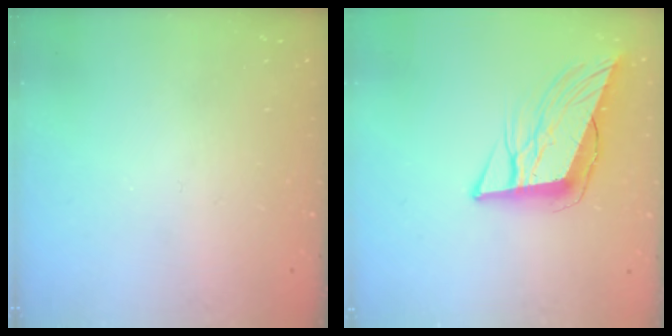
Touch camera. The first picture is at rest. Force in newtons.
{"total": 11.1, "press": 10.3, "slide": 4.0}